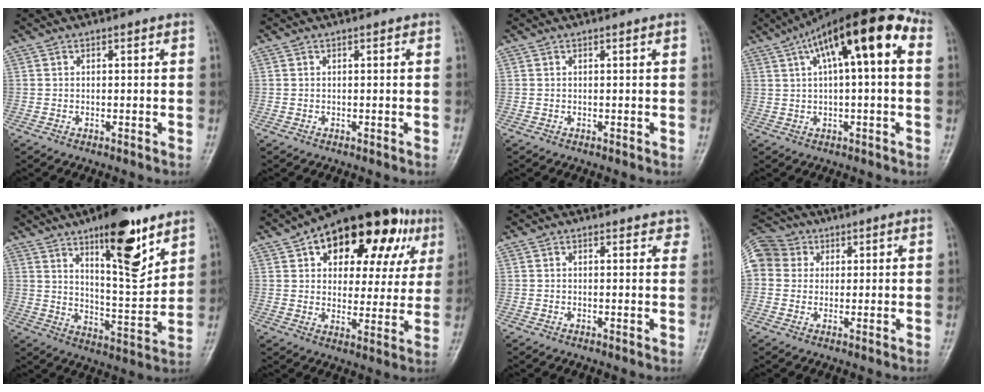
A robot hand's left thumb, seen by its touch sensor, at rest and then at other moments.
{"total": 0.0}
{"total": 0.0}
{"total": 16.3, "force": [5.2, 5.1, 14.6], "torque": [-0.216, 0.040, 0.070]}
{"total": 15.8, "force": [9.4, 4.9, 11.8], "torque": [-0.146, -0.061, 0.150]}
{"total": 22.8, "force": [10.6, 12.4, 15.9], "torque": [-0.174, 0.010, 0.147]}
{"total": 2.4, "force": [2.0, 1.1, 0.7], "torque": [0.013, -0.007, 0.013]}
{"total": 12.6, "force": [3.1, 11.1, 5.0], "torque": [-0.108, 0.033, 0.052]}